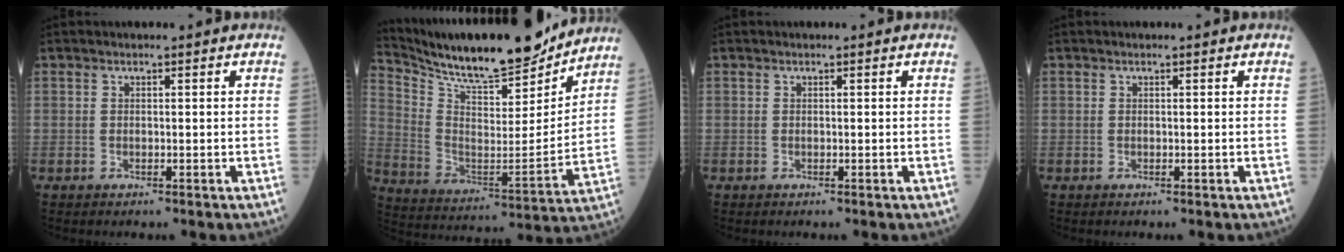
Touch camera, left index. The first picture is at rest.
{"total": 19.9, "force": [18.1, 2.7, 7.8], "torque": [-0.154, -0.027, 0.293]}
{"total": 0.0}
{"total": 0.0}